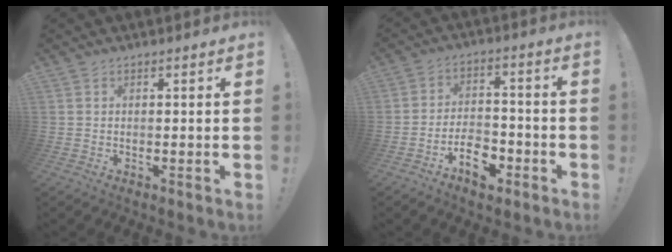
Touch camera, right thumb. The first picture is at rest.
{"total": 9.9, "force": [-5.7, 5.7, 5.7], "torque": [-0.072, 0.042, -0.095]}